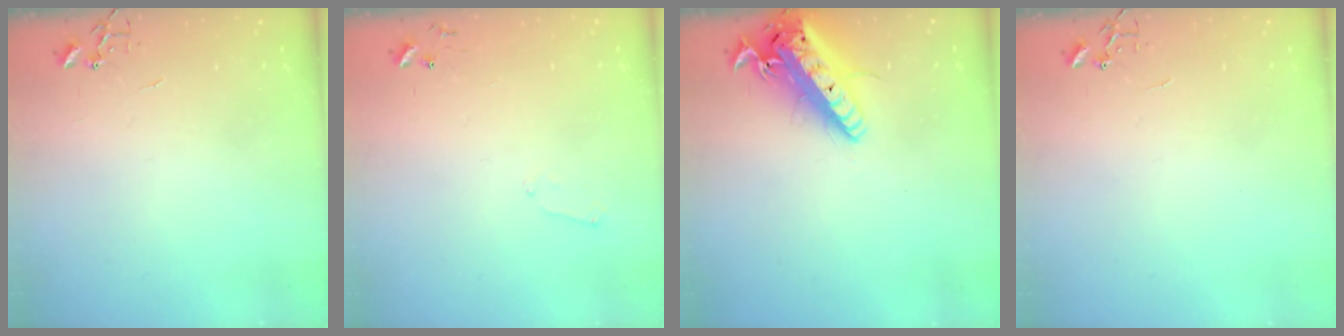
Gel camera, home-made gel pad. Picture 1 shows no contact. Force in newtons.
{"total": 5.1, "press": 5.0, "slide": 0.6}
{"total": 19.8, "press": 19.4, "slide": 4.0}
{"total": 0.0}